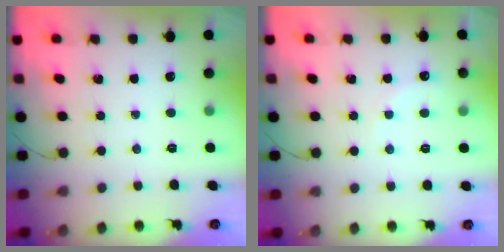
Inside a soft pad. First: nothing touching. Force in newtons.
{"total": 5.6, "press": 5.5, "slide": 1.1}